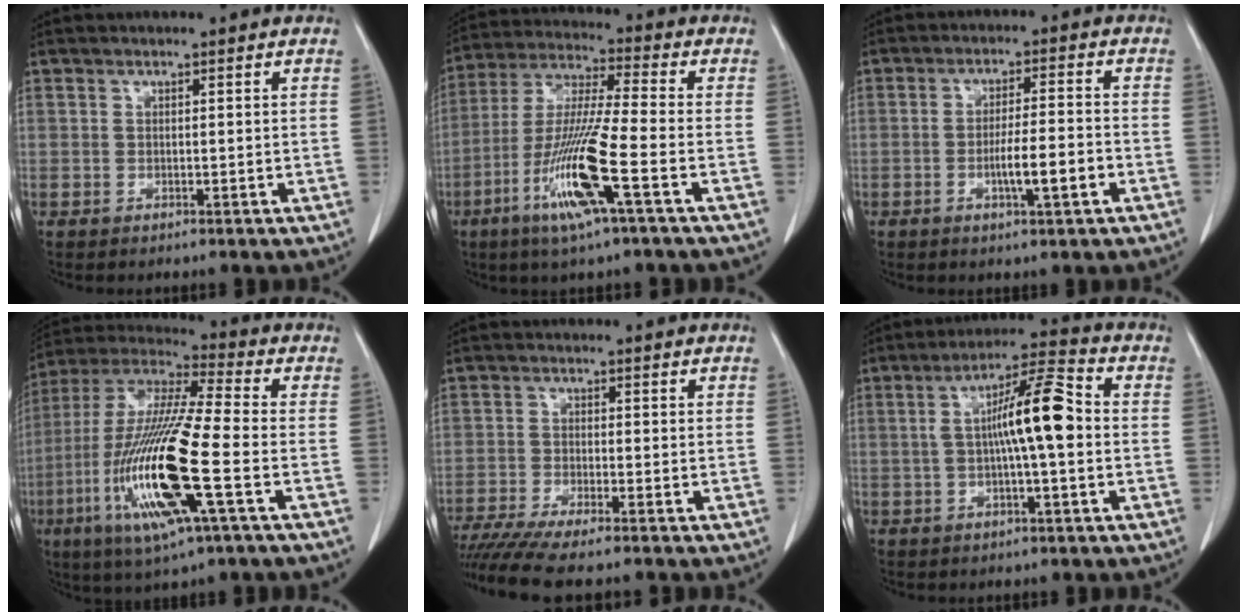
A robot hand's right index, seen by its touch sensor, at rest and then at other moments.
{"total": 13.9, "force": [-5.5, -0.2, 12.7], "torque": [-0.264, -0.017, -0.110]}
{"total": 6.0, "force": [-2.1, 0.4, 5.6], "torque": [-0.097, -0.001, -0.033]}
{"total": 20.7, "force": [-5.8, 1.8, 19.8], "torque": [-0.432, -0.028, -0.113]}
{"total": 10.8, "force": [-9.2, 0.0, 5.5], "torque": [-0.078, -0.021, -0.147]}
{"total": 10.2, "force": [0.2, 1.3, 10.1], "torque": [-0.178, 0.025, -0.002]}